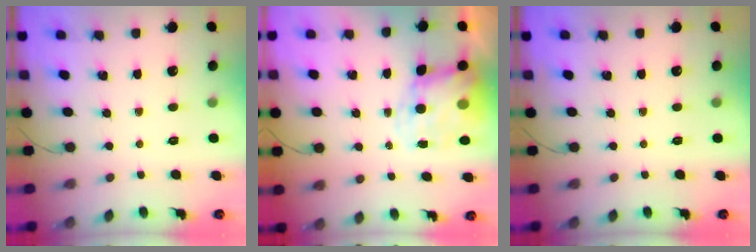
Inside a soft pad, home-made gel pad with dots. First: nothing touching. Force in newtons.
{"total": 8.6, "press": 8.3, "slide": 2.2}
{"total": 0.0}